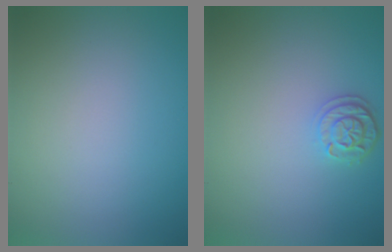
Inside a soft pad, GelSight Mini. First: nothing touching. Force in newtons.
{"total": 2.1, "press": 1.9, "slide": 0.9}